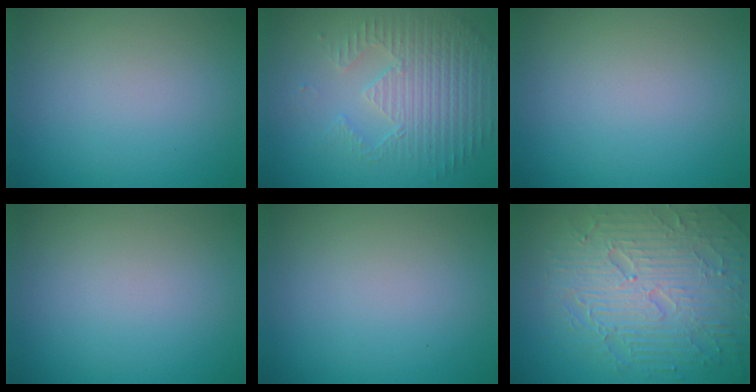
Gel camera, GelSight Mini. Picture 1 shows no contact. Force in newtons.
{"total": 3.8, "press": 3.6, "slide": 1.1}
{"total": 0.0}
{"total": 0.0}
{"total": 0.0}
{"total": 8.8, "press": 6.2, "slide": 6.1}